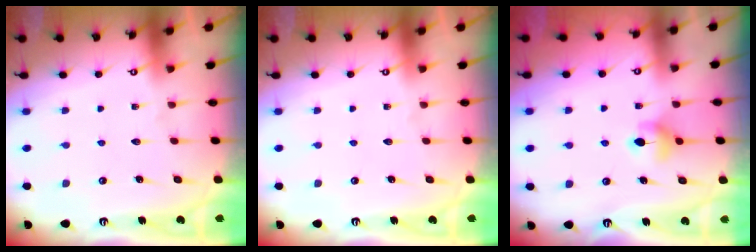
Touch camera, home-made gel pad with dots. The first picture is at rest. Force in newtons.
{"total": 0.0}
{"total": 5.6, "press": 5.5, "slide": 0.7}